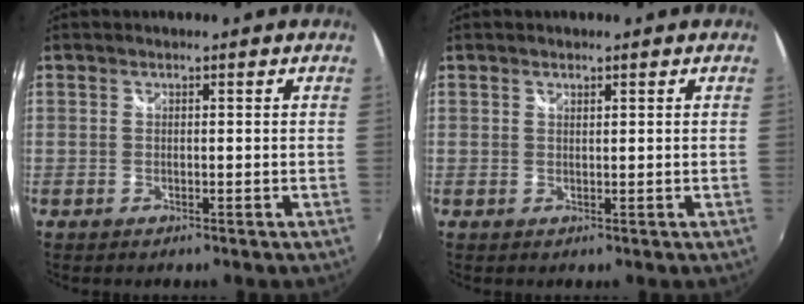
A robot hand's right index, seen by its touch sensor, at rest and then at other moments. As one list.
[{"total": 0.7, "force": [0.6, 0.2, 0.3], "torque": [-0.005, 0.001, 0.010]}]